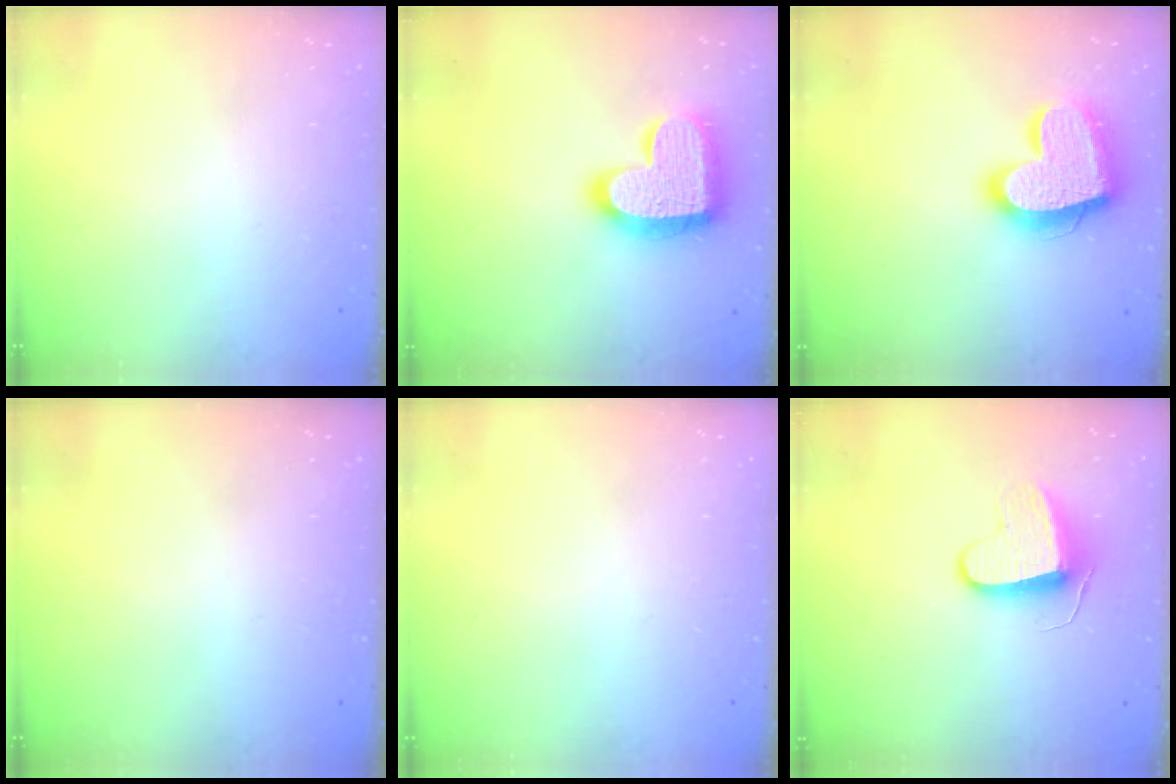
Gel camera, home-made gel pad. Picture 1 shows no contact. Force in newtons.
{"total": 19.5, "press": 19.5, "slide": 1.4}
{"total": 20.5, "press": 20.4, "slide": 1.7}
{"total": 0.0}
{"total": 0.0}
{"total": 9.1, "press": 9.0, "slide": 0.6}